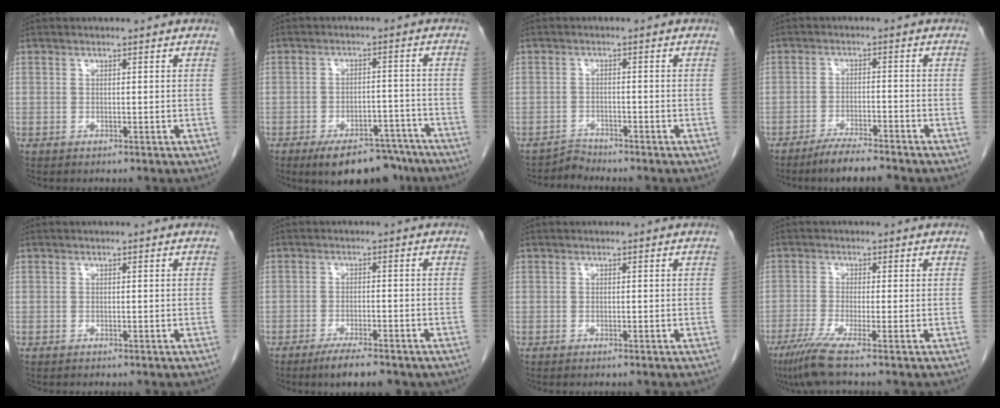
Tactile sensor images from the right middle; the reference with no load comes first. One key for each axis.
{"total": 11.5, "fx": -9.1, "fy": 4.8, "fz": 5.3, "tx": -0.057, "ty": 0.015, "tz": -0.133}
{"total": 2.1, "fx": -1.9, "fy": 0.0, "fz": -1.0, "tx": 0.030, "ty": -0.009, "tz": -0.033}
{"total": 5.5, "fx": -4.7, "fy": 0.2, "fz": 2.8, "tx": -0.046, "ty": -0.014, "tz": -0.084}
{"total": 0.0}
{"total": 6.2, "fx": -4.6, "fy": 1.4, "fz": 3.9, "tx": -0.060, "ty": -0.009, "tz": -0.064}
{"total": 0.0}
{"total": 5.9, "fx": -4.1, "fy": -0.9, "fz": 4.2, "tx": -0.076, "ty": -0.020, "tz": -0.081}